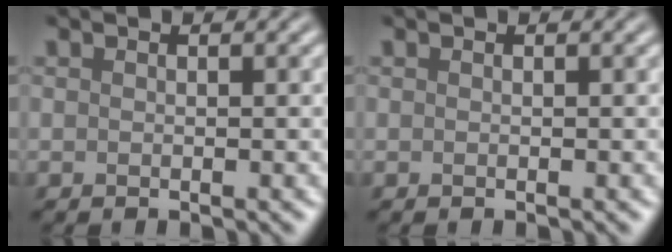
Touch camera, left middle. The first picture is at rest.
{"total": 0.0}